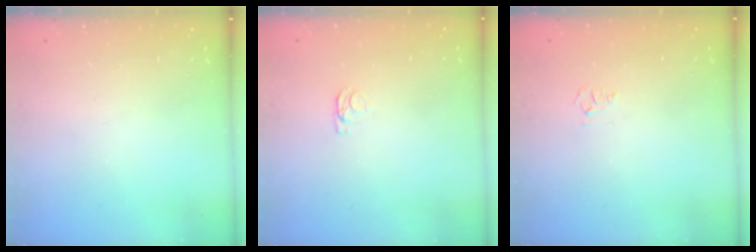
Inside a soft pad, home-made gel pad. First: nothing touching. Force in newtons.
{"total": 1.2, "press": 1.1, "slide": 0.3}
{"total": 3.8, "press": 3.8, "slide": 0.4}